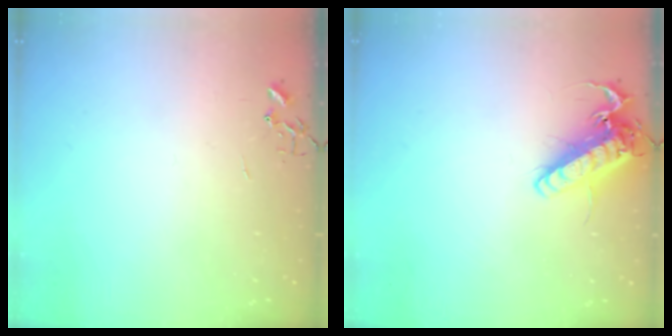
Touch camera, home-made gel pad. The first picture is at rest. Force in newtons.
{"total": 16.2, "press": 16.0, "slide": 2.5}